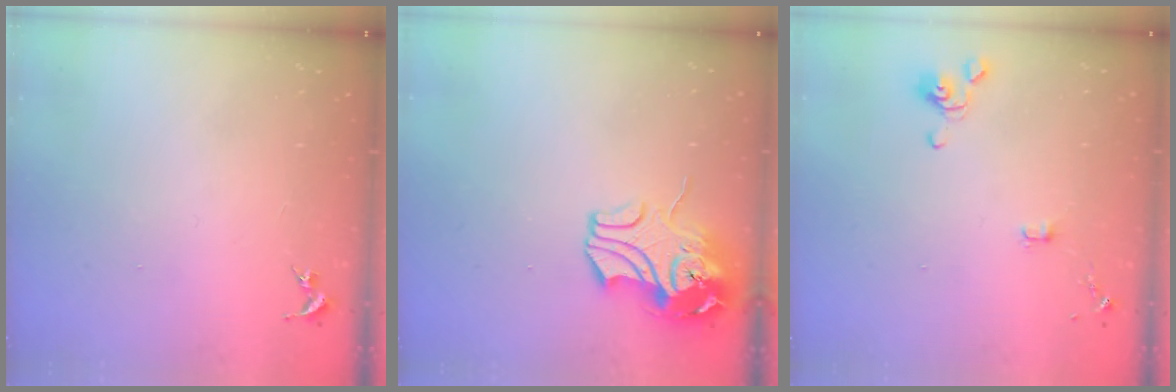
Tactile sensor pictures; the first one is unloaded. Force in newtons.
{"total": 12.4, "press": 12.3, "slide": 2.0}
{"total": 4.1, "press": 4.0, "slide": 0.7}